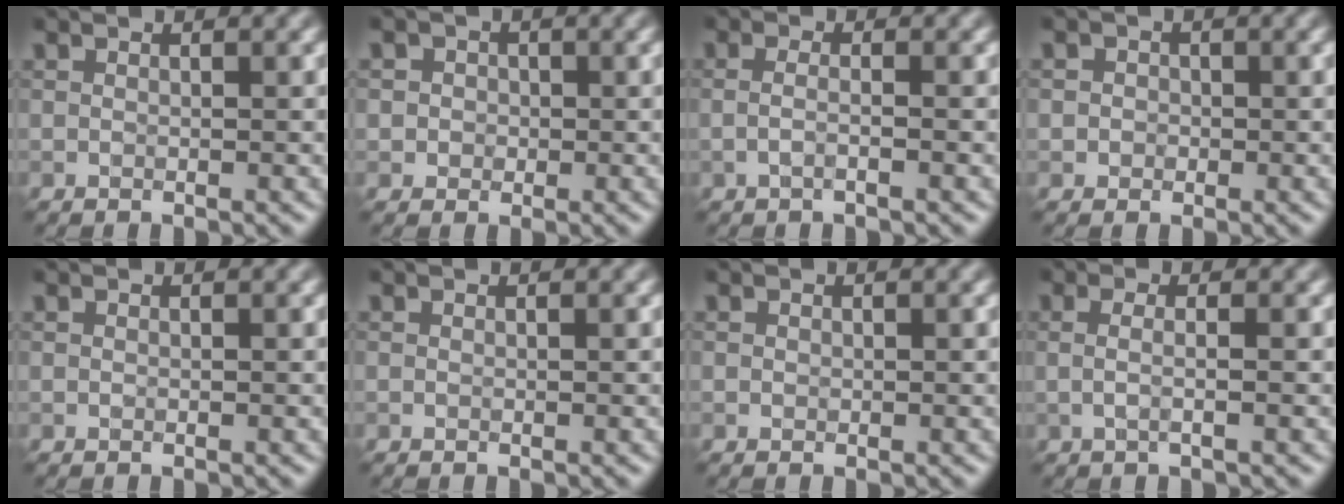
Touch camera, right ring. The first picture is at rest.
{"total": 2.4, "force": [0.6, 2.1, 0.8], "torque": [0.004, 0.003, 0.000]}
{"total": 1.4, "force": [-0.4, 0.4, 1.2], "torque": [-0.025, -0.003, -0.012]}
{"total": 1.5, "force": [0.2, 1.4, 0.5], "torque": [0.011, 0.003, -0.005]}
{"total": 0.0}
{"total": 0.0}
{"total": 0.0}
{"total": 1.8, "force": [0.0, 0.6, 1.7], "torque": [-0.033, -0.003, -0.009]}